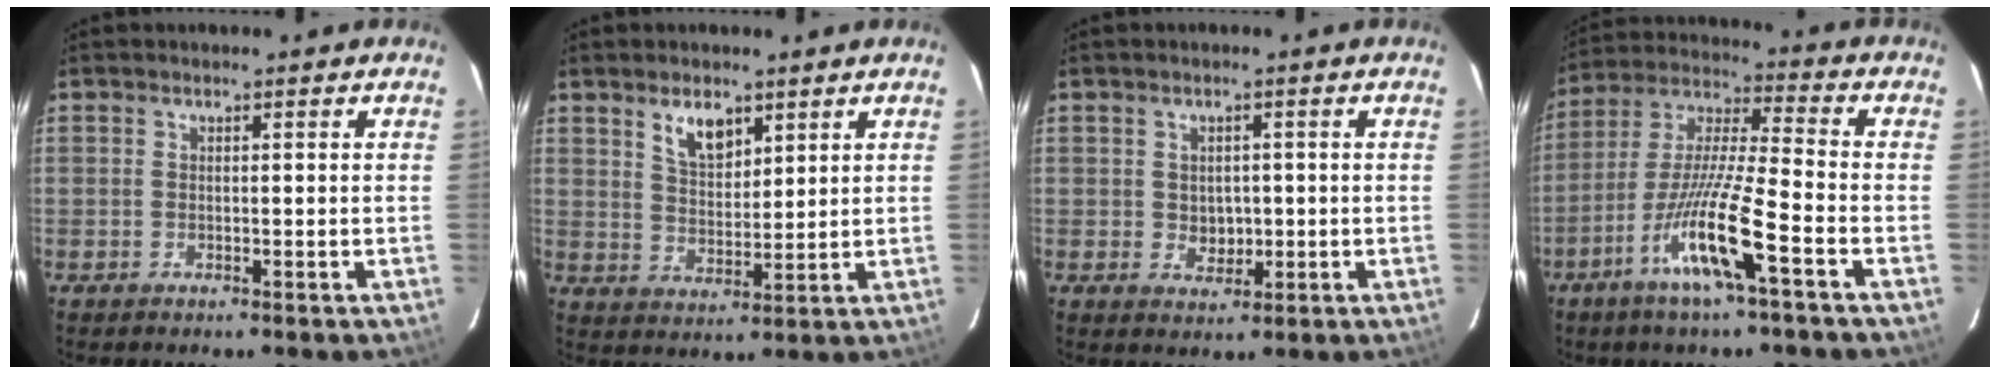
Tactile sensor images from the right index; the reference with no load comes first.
{"total": 6.2, "force": [3.8, 3.1, 3.8], "torque": [-0.064, 0.004, 0.073]}
{"total": 3.4, "force": [-0.1, 2.9, 1.6], "torque": [-0.027, 0.003, 0.006]}
{"total": 13.8, "force": [-6.9, 0.8, 12.0], "torque": [-0.243, -0.010, -0.138]}